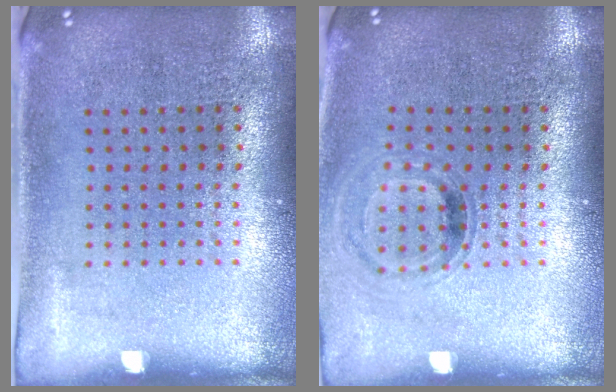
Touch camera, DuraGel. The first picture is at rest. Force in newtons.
{"total": 0.8, "press": 0.8, "slide": 0.2}